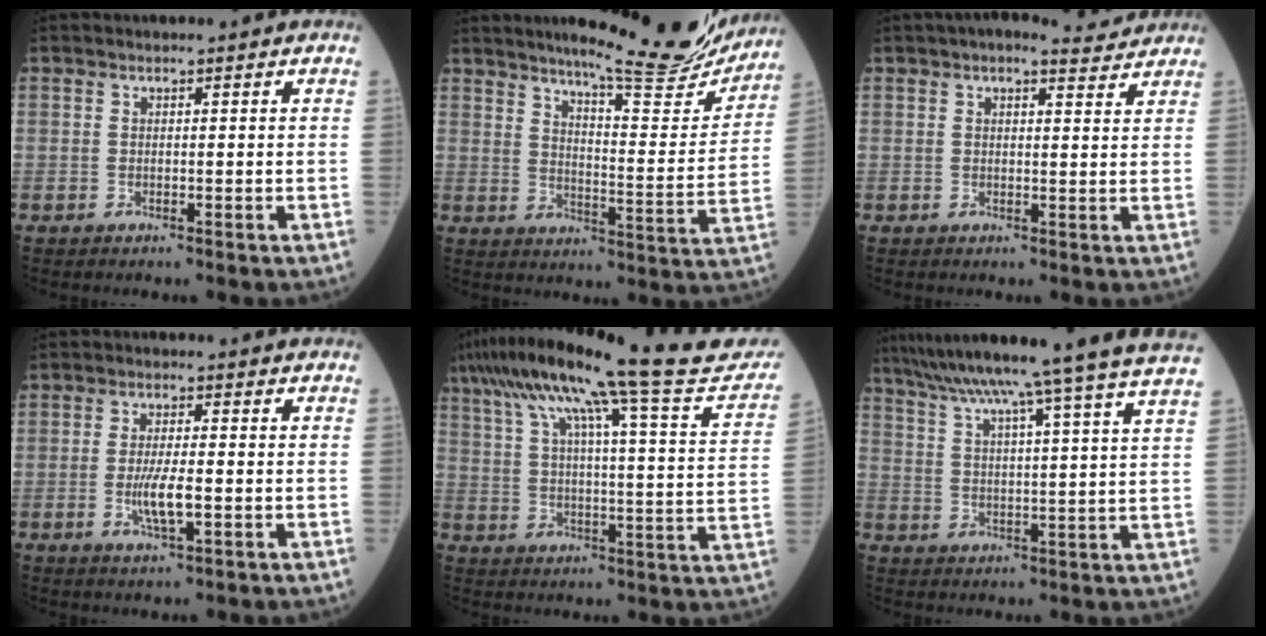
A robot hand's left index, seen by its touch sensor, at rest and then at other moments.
{"total": 17.8, "force": [16.1, 1.5, 7.5], "torque": [-0.103, -0.050, 0.203]}
{"total": 5.8, "force": [5.1, 1.4, 2.4], "torque": [-0.034, 0.021, 0.057]}
{"total": 4.6, "force": [-1.1, 0.8, 4.4], "torque": [-0.091, -0.008, -0.020]}
{"total": 28.3, "force": [24.0, 1.3, 14.9], "torque": [-0.245, -0.021, 0.319]}
{"total": 24.8, "force": [21.3, -2.6, 12.4], "torque": [-0.213, -0.041, 0.284]}